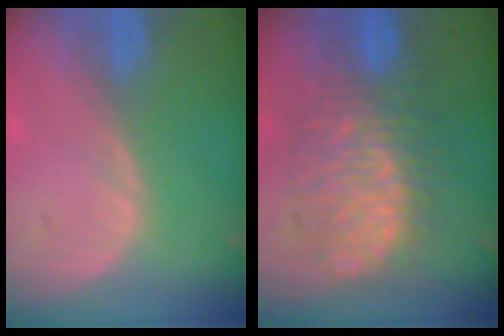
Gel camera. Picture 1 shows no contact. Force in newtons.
{"total": 11.0, "press": 10.9, "slide": 1.3}